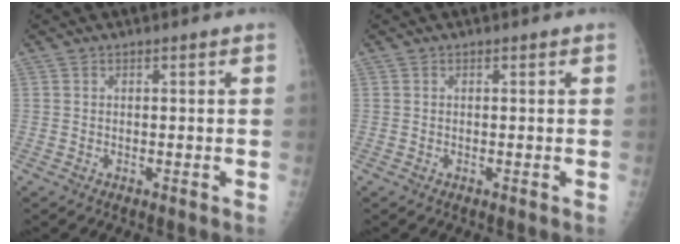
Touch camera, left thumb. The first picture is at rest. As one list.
[{"total": 0.0}]